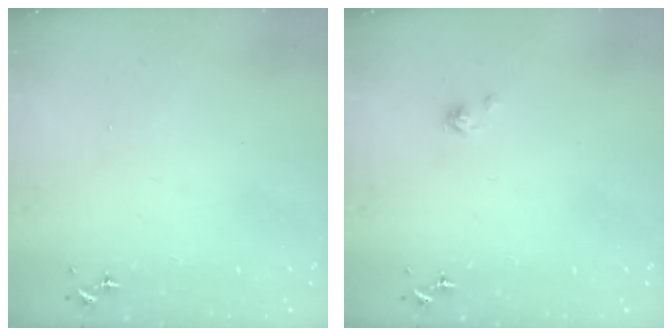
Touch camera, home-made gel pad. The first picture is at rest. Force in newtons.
{"total": 2.4, "press": 2.4, "slide": 0.3}